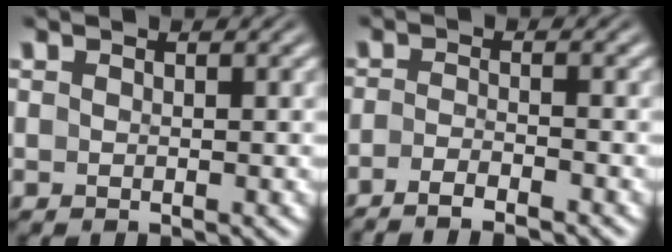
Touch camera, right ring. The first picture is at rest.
{"total": 3.5, "force": [-3.2, 0.4, 1.4], "torque": [-0.027, -0.009, -0.050]}